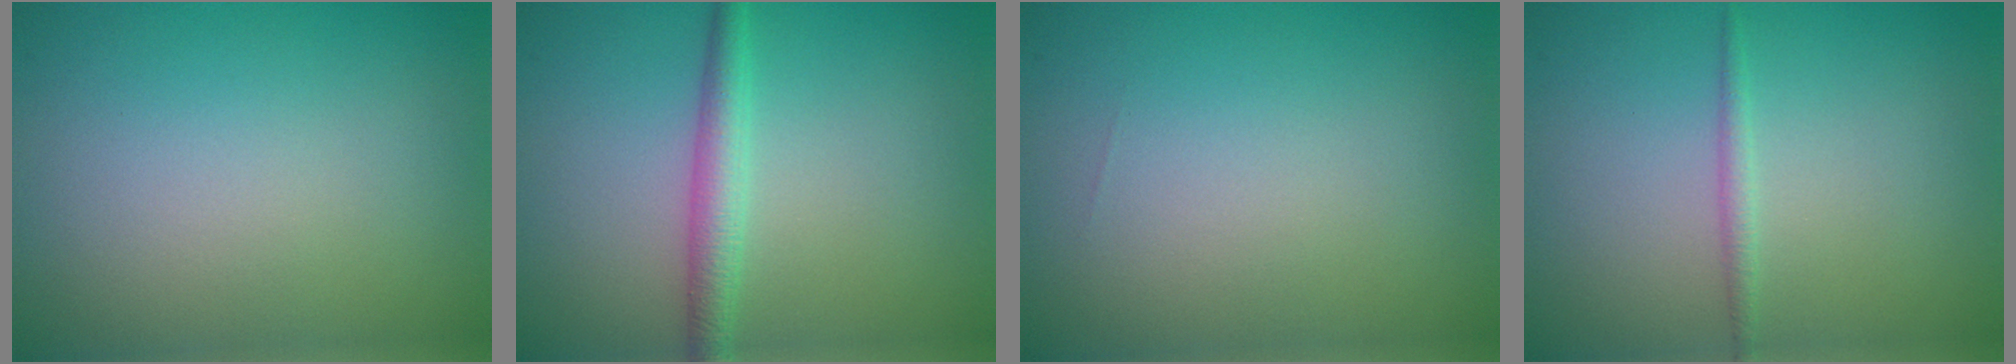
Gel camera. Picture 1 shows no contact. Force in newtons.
{"total": 2.4, "press": 2.4, "slide": 0.0}
{"total": 0.0}
{"total": 0.9, "press": 0.9, "slide": 0.0}